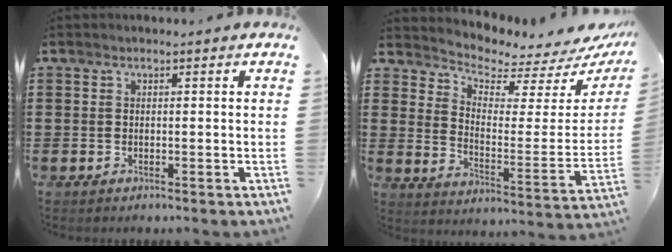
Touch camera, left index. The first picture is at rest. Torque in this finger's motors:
{"motor_torque": [2.08, -0.07, 0.06, 0.02]}